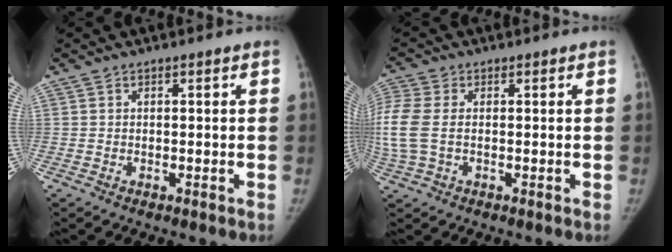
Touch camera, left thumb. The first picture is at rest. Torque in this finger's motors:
{"motor_torque": [2.48, 2.53, 2.77, 0.00, 0.72]}